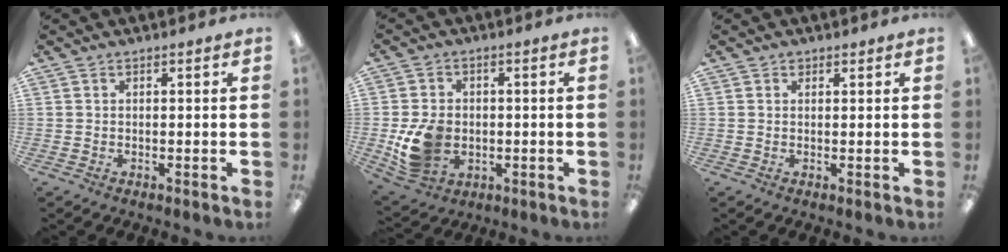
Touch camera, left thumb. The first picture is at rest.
{"total": 10.2, "force": [-1.7, 8.1, 6.0], "torque": [-0.126, 0.009, -0.027]}
{"total": 1.0, "force": [0.7, 0.6, 0.2], "torque": [0.004, -0.002, 0.011]}